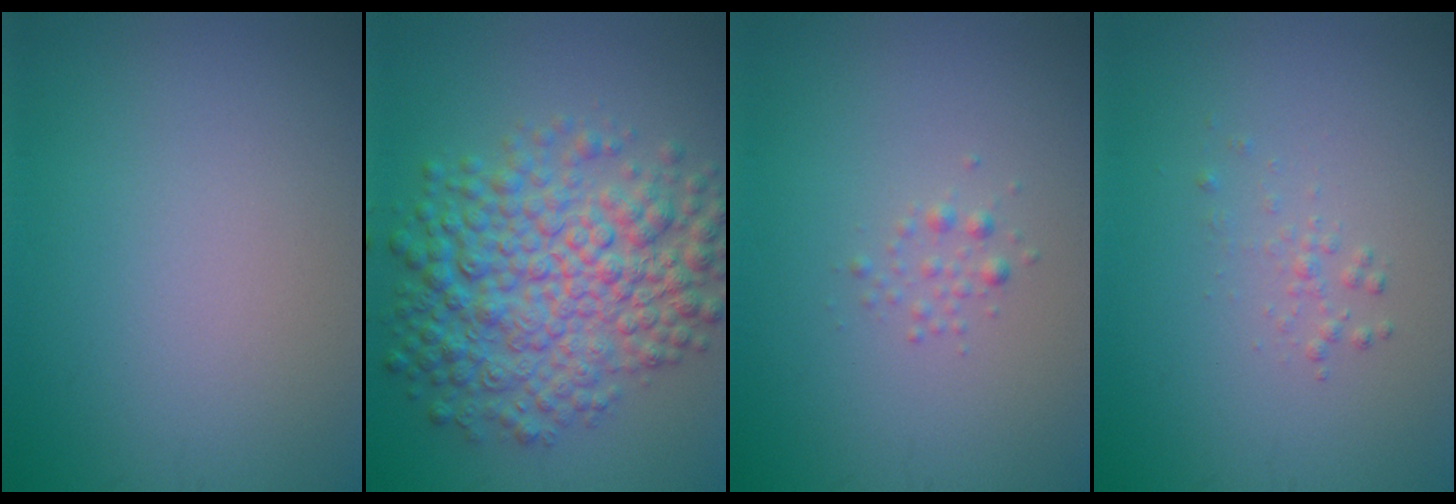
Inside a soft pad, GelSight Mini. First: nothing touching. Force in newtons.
{"total": 8.5, "press": 8.5, "slide": 0.0}
{"total": 0.9, "press": 0.9, "slide": 0.0}
{"total": 0.9, "press": 0.9, "slide": 0.0}